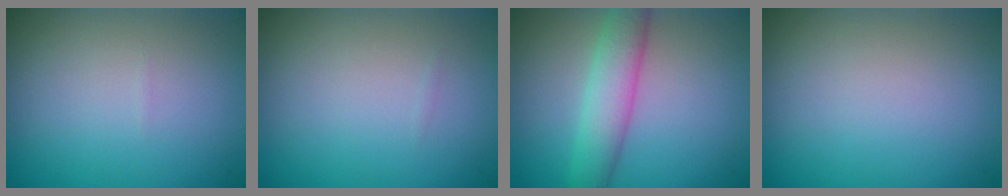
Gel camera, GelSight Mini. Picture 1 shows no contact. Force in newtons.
{"total": 0.0}
{"total": 4.1, "press": 4.1, "slide": 0.1}
{"total": 0.0}